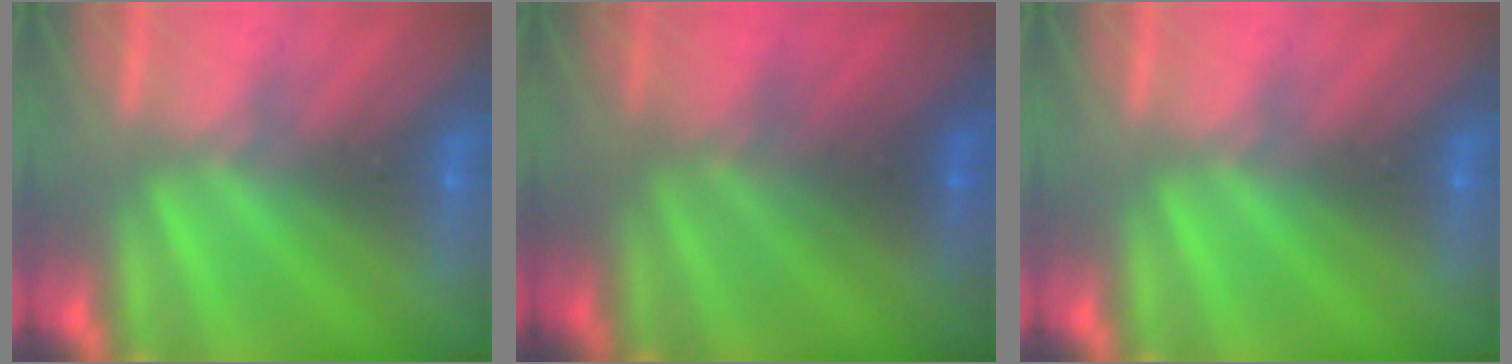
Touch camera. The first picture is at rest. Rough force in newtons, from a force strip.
{"total": 2.0}
{"total": 0.0}